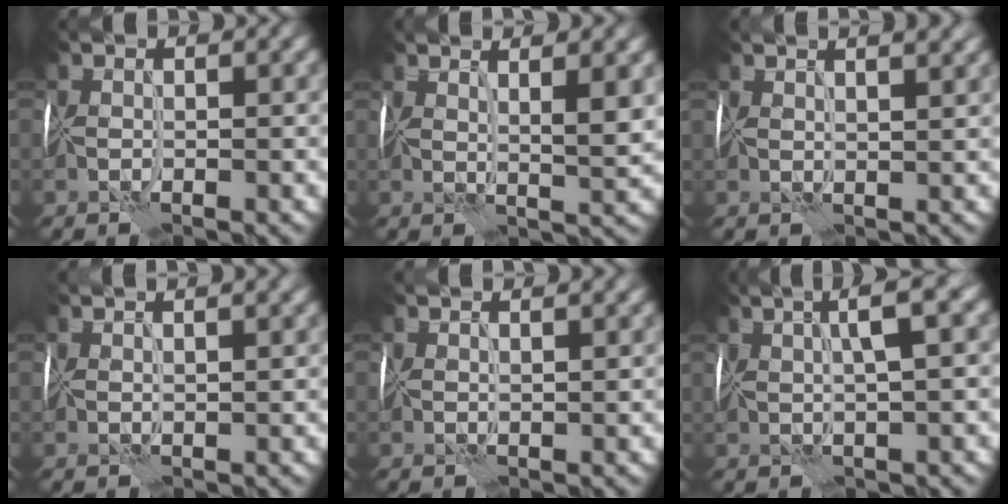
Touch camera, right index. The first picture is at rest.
{"total": 4.6, "force": [2.6, 0.8, 3.7], "torque": [-0.044, 0.000, 0.048]}
{"total": 5.5, "force": [3.8, 2.1, 3.3], "torque": [-0.036, 0.039, 0.041]}
{"total": 3.5, "force": [2.6, 1.0, 2.1], "torque": [-0.014, 0.018, 0.034]}
{"total": 2.7, "force": [2.3, 0.5, 1.3], "torque": [-0.008, 0.010, 0.032]}
{"total": 3.6, "force": [2.3, -0.3, 2.8], "torque": [-0.038, 0.020, 0.041]}